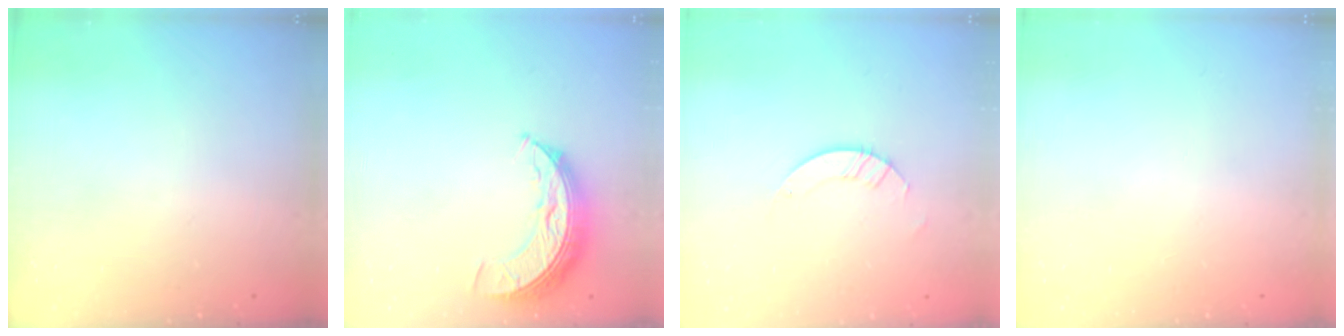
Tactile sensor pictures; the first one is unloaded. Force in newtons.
{"total": 9.1, "press": 9.1, "slide": 0.6}
{"total": 2.9, "press": 2.9, "slide": 0.3}
{"total": 0.0}